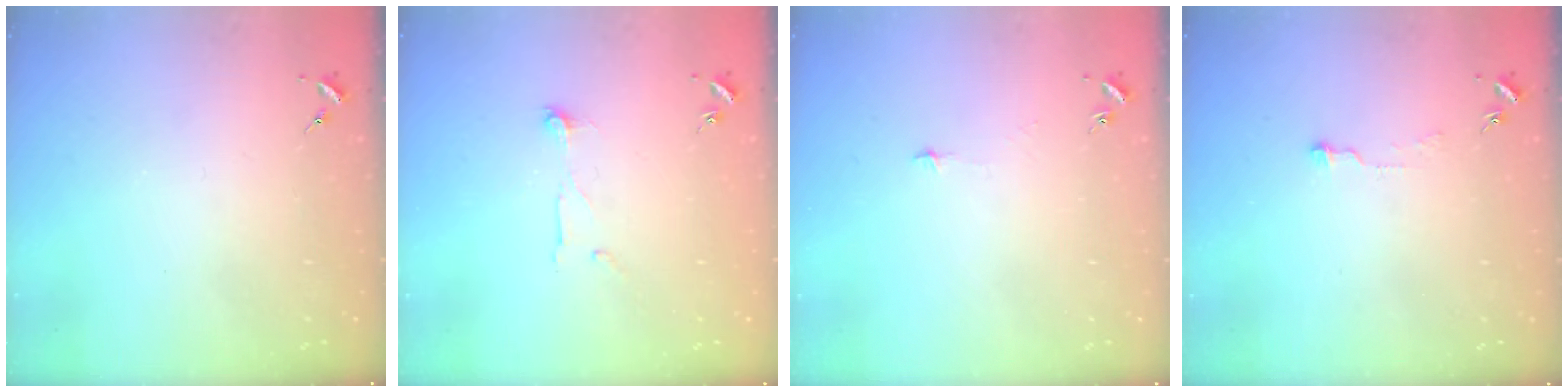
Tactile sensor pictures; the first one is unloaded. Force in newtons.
{"total": 6.1, "press": 6.1, "slide": 0.3}
{"total": 2.9, "press": 2.9, "slide": 0.3}
{"total": 4.4, "press": 4.4, "slide": 0.2}